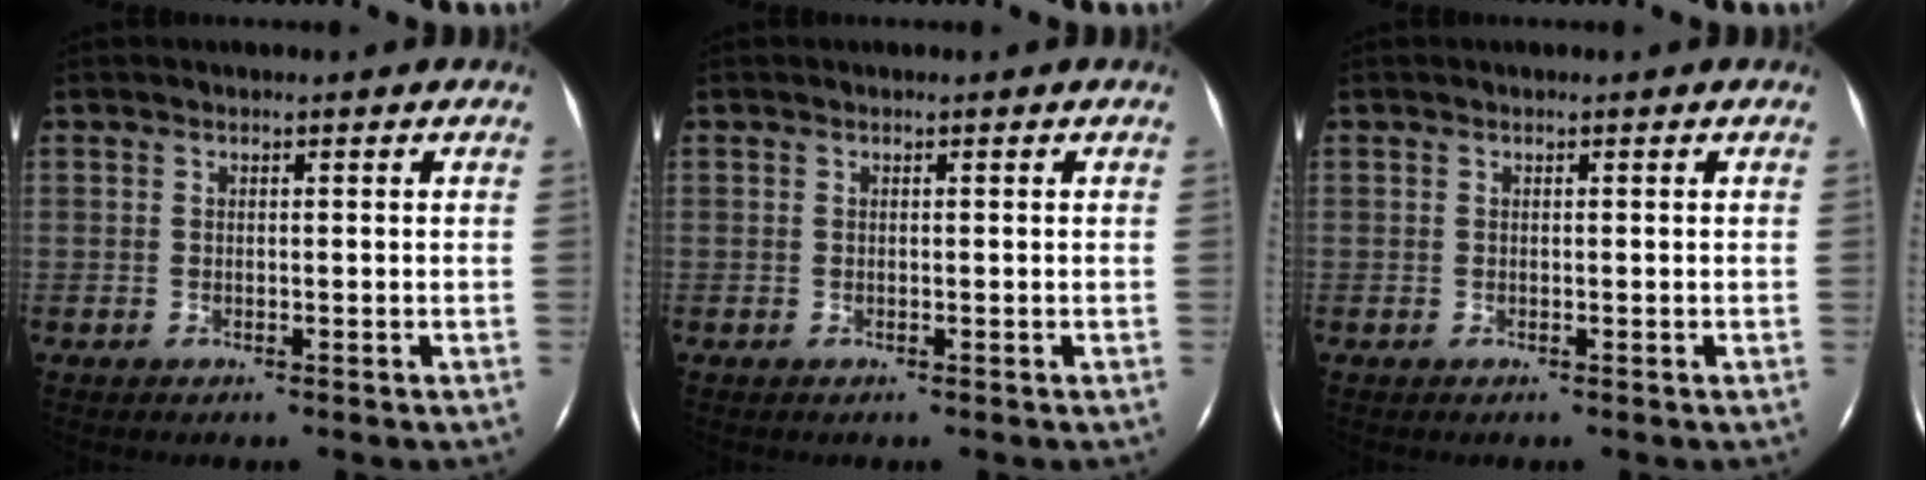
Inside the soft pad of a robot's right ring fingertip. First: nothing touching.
{"total": 0.0}
{"total": 0.0}